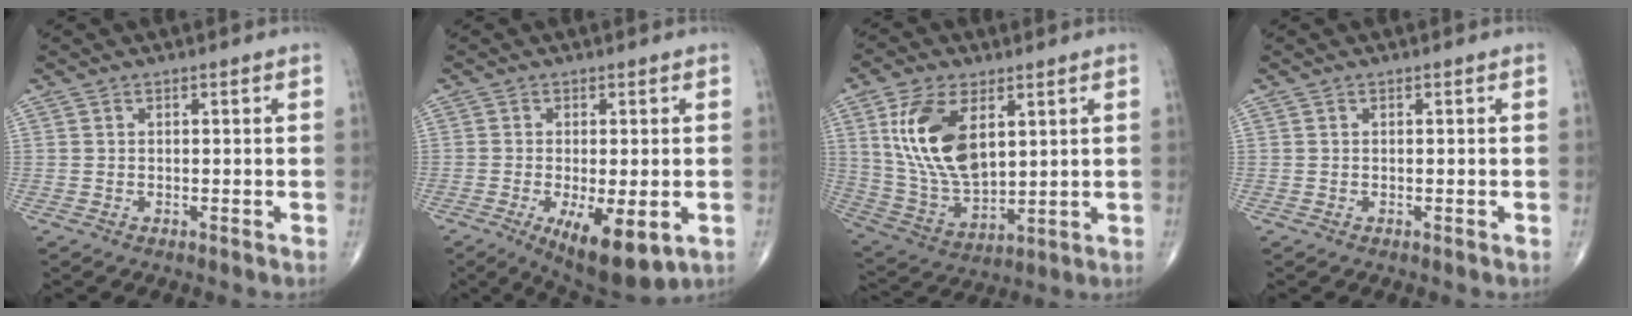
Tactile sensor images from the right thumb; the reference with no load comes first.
{"total": 11.1, "force": [-3.9, 4.0, 9.6], "torque": [-0.145, -0.018, -0.053]}
{"total": 16.4, "force": [5.2, 8.8, 12.8], "torque": [-0.242, -0.022, 0.111]}
{"total": 0.0}